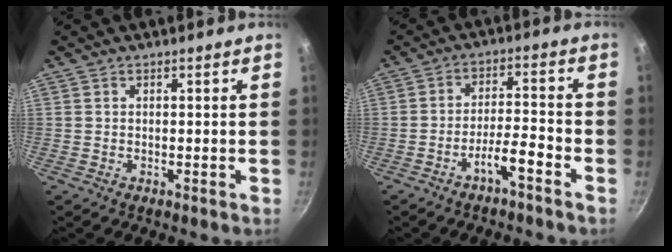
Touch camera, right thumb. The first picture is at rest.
{"total": 5.5, "force": [-3.7, 0.9, 3.9], "torque": [-0.071, 0.038, -0.064]}